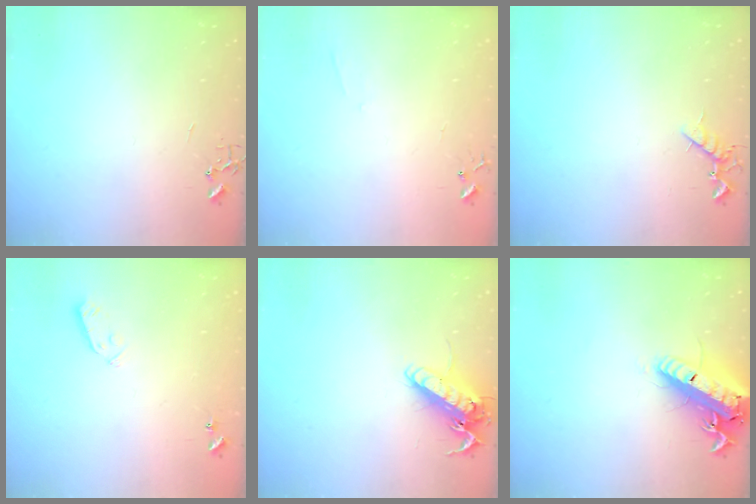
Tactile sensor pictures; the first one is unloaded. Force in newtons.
{"total": 3.8, "press": 3.7, "slide": 0.6}
{"total": 7.0, "press": 6.9, "slide": 1.1}
{"total": 3.3, "press": 3.1, "slide": 1.0}
{"total": 15.0, "press": 14.7, "slide": 2.5}
{"total": 20.0, "press": 19.7, "slide": 4.0}